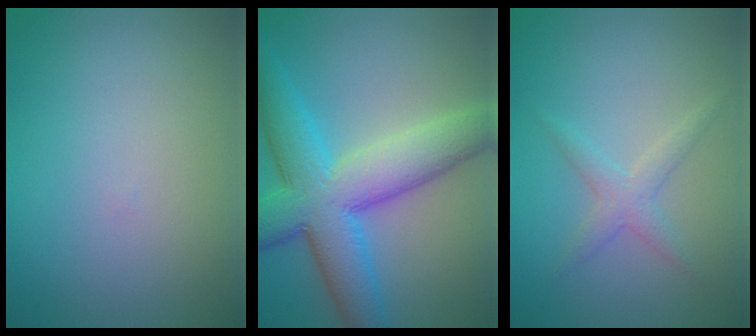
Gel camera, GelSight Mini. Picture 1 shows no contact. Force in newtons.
{"total": 9.8, "press": 9.8, "slide": 0.3}
{"total": 1.8, "press": 1.8, "slide": 0.1}